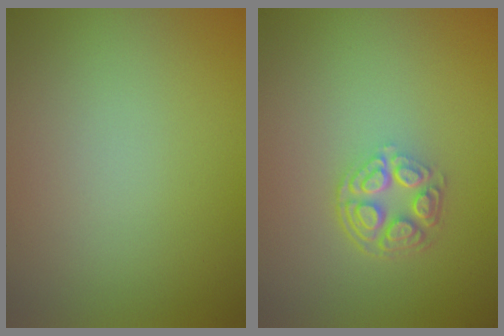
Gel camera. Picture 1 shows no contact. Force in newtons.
{"total": 4.1, "press": 3.1, "slide": 2.7}